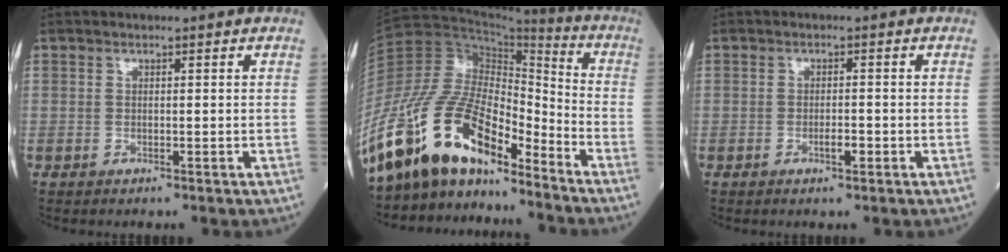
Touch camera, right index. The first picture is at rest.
{"total": 18.5, "force": [-14.5, 6.0, 9.8], "torque": [-0.199, 0.030, -0.268]}
{"total": 1.9, "force": [-0.9, 0.4, 1.7], "torque": [-0.027, 0.000, -0.015]}